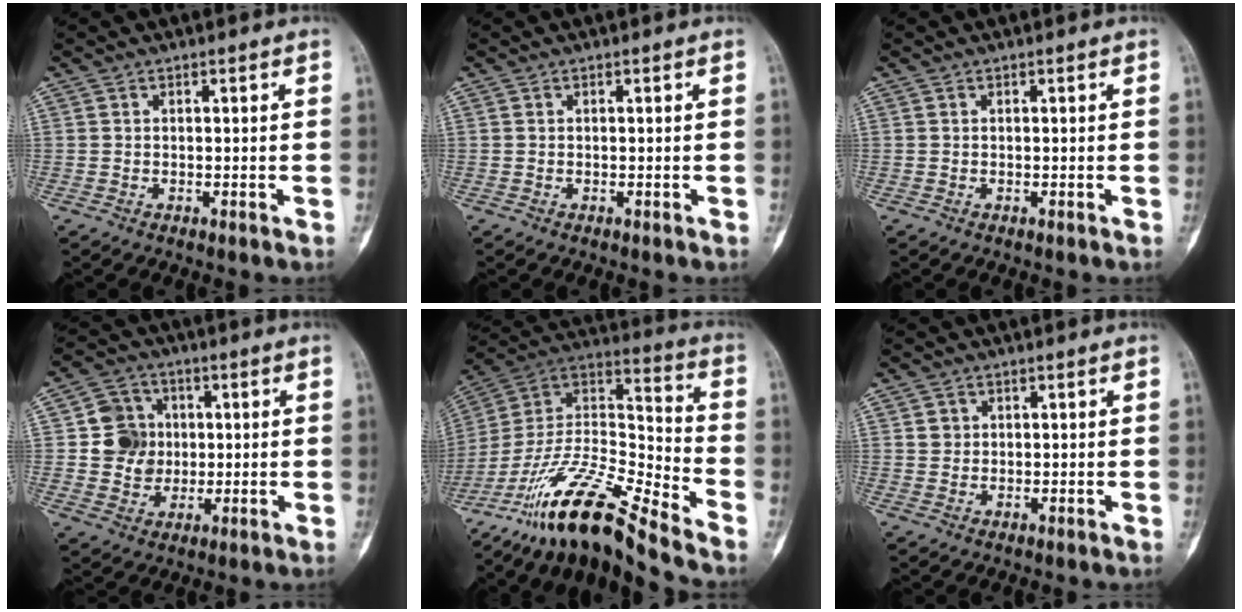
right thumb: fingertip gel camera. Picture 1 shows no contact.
{"total": 0.0}
{"total": 0.0}
{"total": 8.7, "force": [0.8, 8.2, 2.9], "torque": [-0.009, 0.007, 0.014]}
{"total": 19.6, "force": [-15.8, 2.2, 11.5], "torque": [-0.225, 0.083, -0.294]}
{"total": 1.5, "force": [0.4, 1.4, 0.3], "torque": [0.003, 0.000, 0.005]}